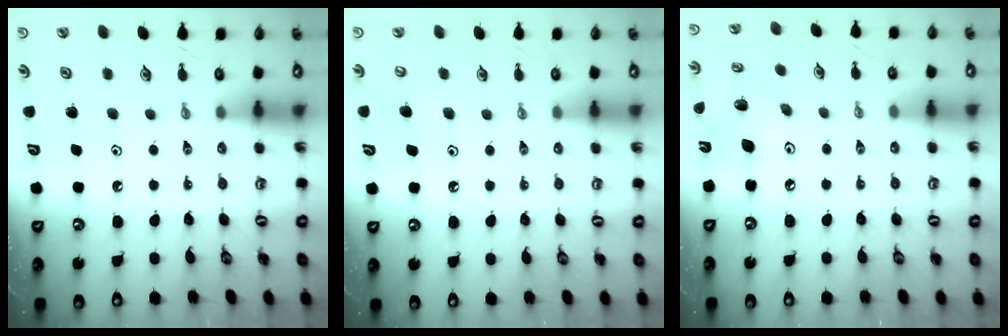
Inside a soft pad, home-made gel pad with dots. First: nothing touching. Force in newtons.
{"total": 4.5, "press": 4.5, "slide": 0.9}
{"total": 11.9, "press": 11.6, "slide": 2.6}